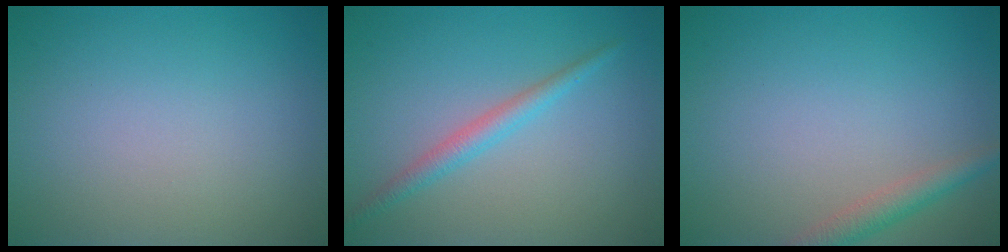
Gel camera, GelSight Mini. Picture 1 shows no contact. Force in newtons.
{"total": 2.0, "press": 2.0, "slide": 0.1}
{"total": 2.2, "press": 2.2, "slide": 0.1}